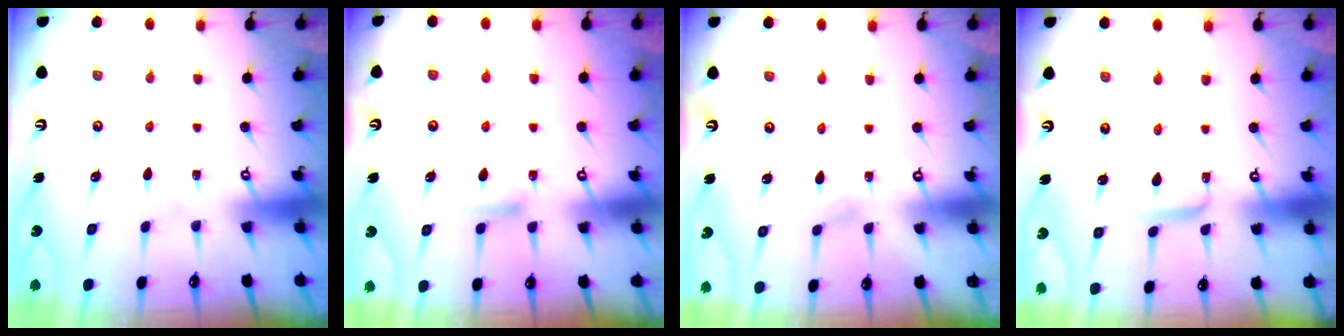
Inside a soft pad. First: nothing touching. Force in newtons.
{"total": 5.4, "press": 5.4, "slide": 0.8}
{"total": 1.7, "press": 1.6, "slide": 0.2}
{"total": 3.6, "press": 3.6, "slide": 0.2}